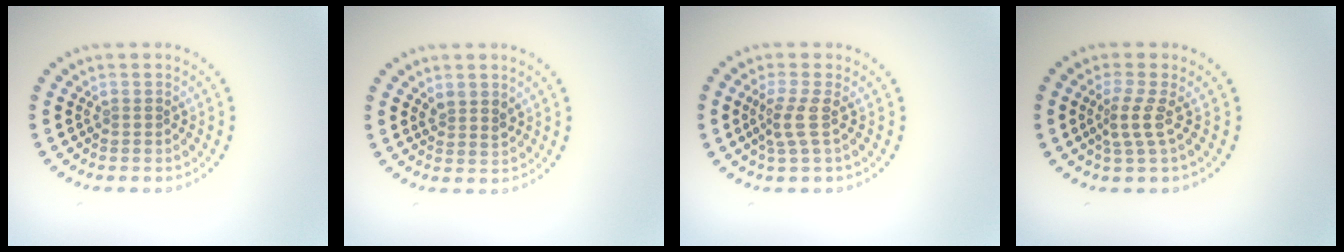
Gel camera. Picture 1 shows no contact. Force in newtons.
{"total": 1.4, "press": 1.3, "slide": 0.7}
{"total": 2.4, "press": 1.8, "slide": 1.6}
{"total": 2.2, "press": 1.5, "slide": 1.7}